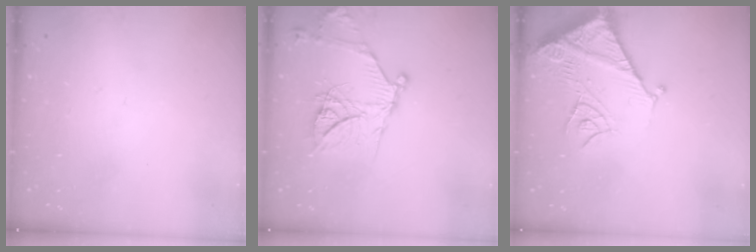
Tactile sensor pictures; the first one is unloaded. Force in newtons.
{"total": 18.9, "press": 18.8, "slide": 1.9}
{"total": 13.7, "press": 13.6, "slide": 1.6}